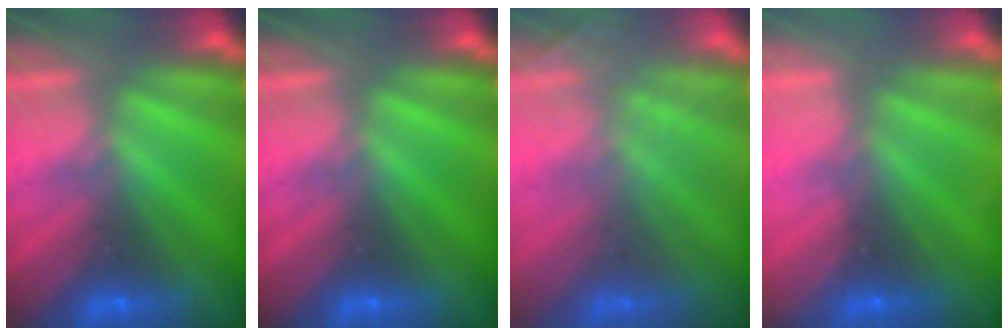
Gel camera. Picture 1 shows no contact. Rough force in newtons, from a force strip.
{"total": 0.0}
{"total": 1.8}
{"total": 2.3}